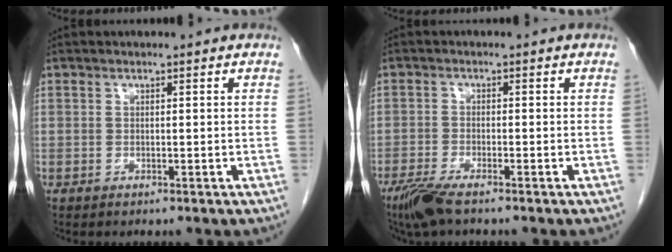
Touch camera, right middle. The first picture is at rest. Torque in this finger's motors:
{"motor_torque": [0.08, -0.04, 0.04, 0.03]}